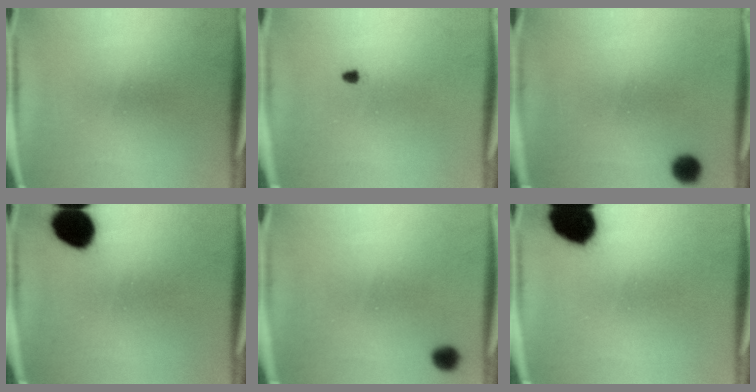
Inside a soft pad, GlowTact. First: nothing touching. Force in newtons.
{"total": 0.8}
{"total": 5.0}
{"total": 11.7}
{"total": 2.2}
{"total": 14.9}